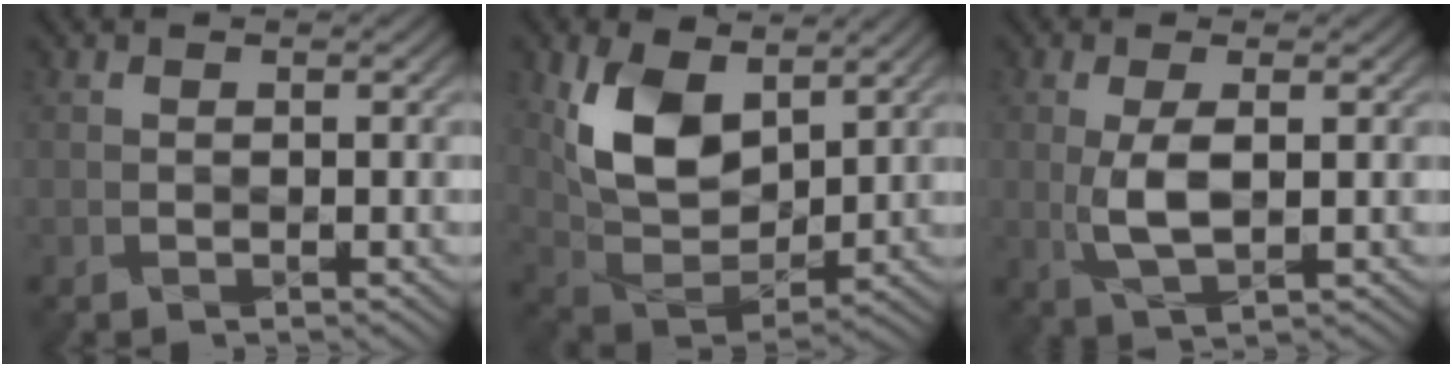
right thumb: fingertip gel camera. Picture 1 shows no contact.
{"total": 10.0, "force": [4.4, 6.0, 6.6], "torque": [-0.148, -0.012, 0.092]}
{"total": 3.6, "force": [0.2, 1.1, 3.5], "torque": [-0.078, -0.004, 0.006]}